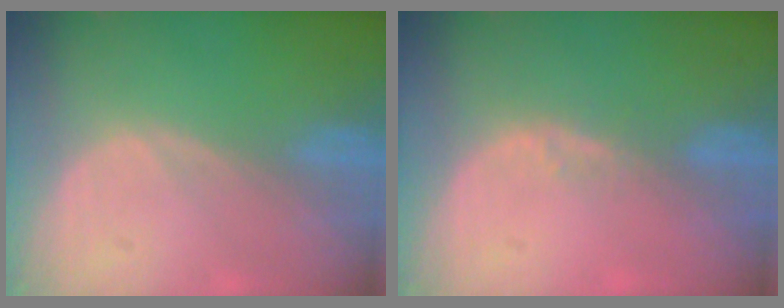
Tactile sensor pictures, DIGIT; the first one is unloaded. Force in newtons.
{"total": 1.9, "press": 1.4, "slide": 1.3}